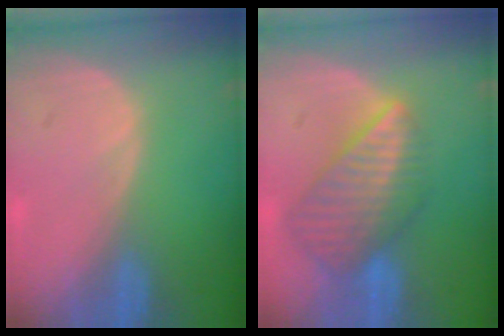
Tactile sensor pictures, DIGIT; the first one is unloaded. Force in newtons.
{"total": 8.4, "press": 7.5, "slide": 3.8}